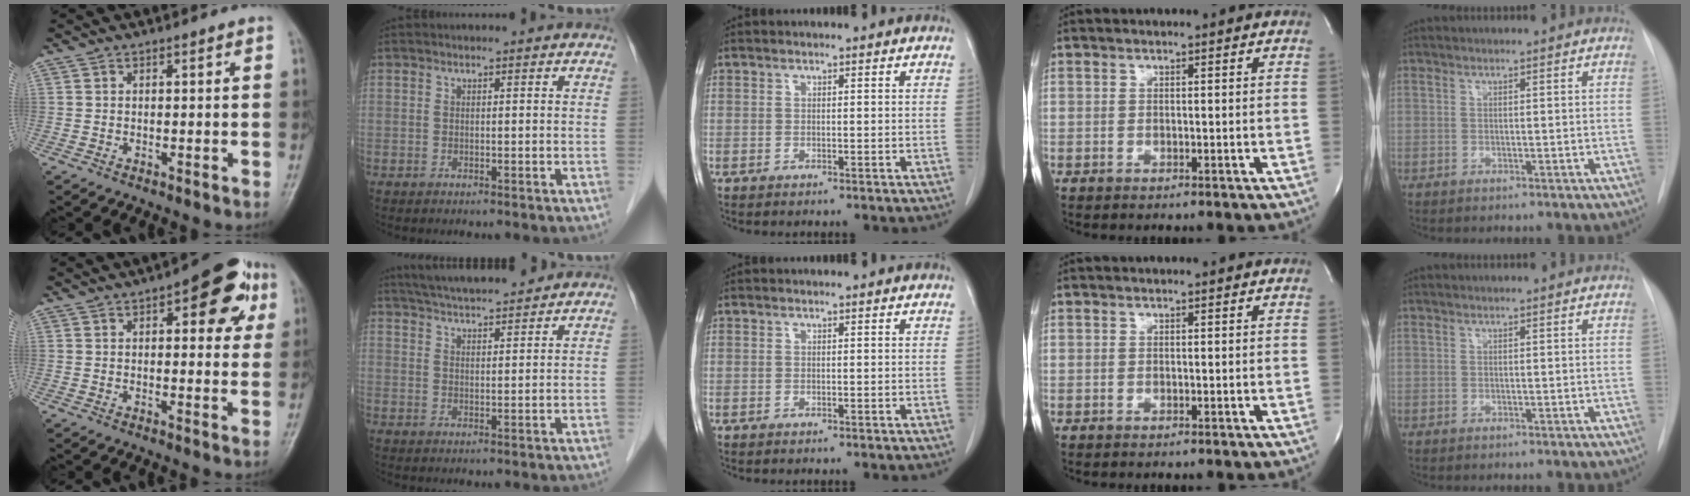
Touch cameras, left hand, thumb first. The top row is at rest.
{"thumb": {"total": 11.9, "force": [4.9, 5.3, 9.5], "torque": [-0.072, -0.003, 0.050]}, "index": {"total": 9.9, "force": [9.2, 0.8, 3.8], "torque": [-0.065, 0.024, 0.142]}}